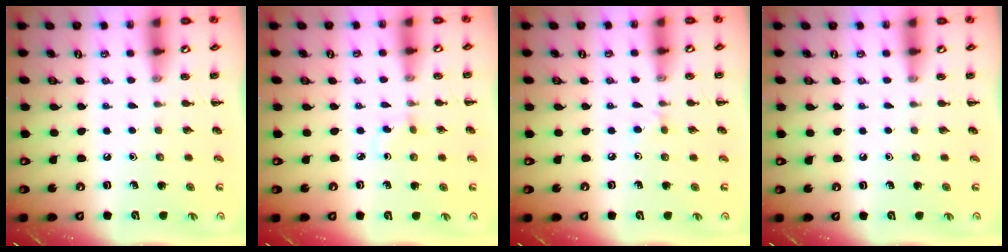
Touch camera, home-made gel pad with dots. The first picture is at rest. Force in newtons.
{"total": 1.6, "press": 1.4, "slide": 0.8}
{"total": 4.2, "press": 3.9, "slide": 1.5}
{"total": 0.0}